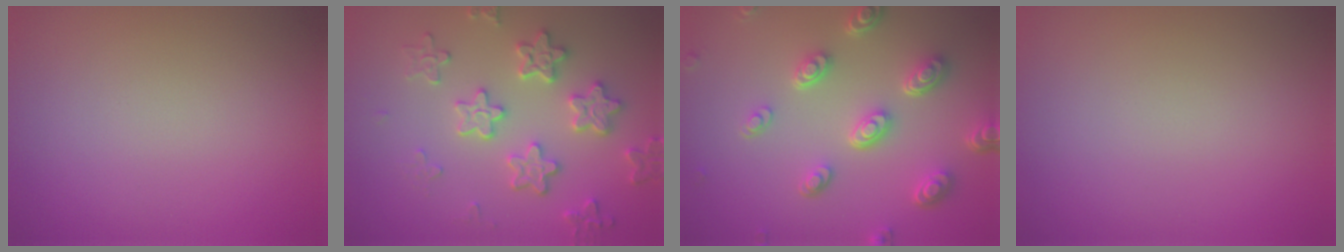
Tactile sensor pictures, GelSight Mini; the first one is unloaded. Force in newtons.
{"total": 4.0, "press": 3.9, "slide": 1.2}
{"total": 5.4, "press": 4.0, "slide": 3.7}
{"total": 0.0}